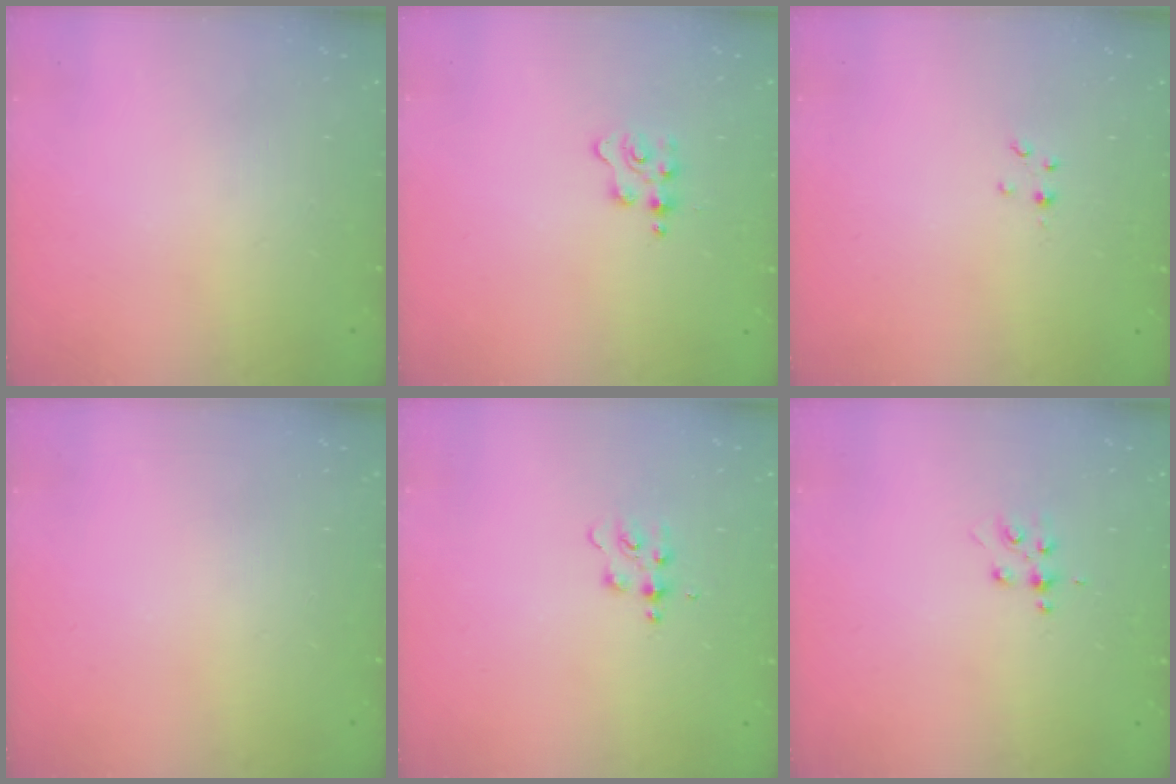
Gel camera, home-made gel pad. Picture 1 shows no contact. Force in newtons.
{"total": 2.2, "press": 2.2, "slide": 0.4}
{"total": 1.0, "press": 1.0, "slide": 0.1}
{"total": 0.0}
{"total": 4.2, "press": 4.2, "slide": 0.5}
{"total": 5.2, "press": 5.1, "slide": 0.8}